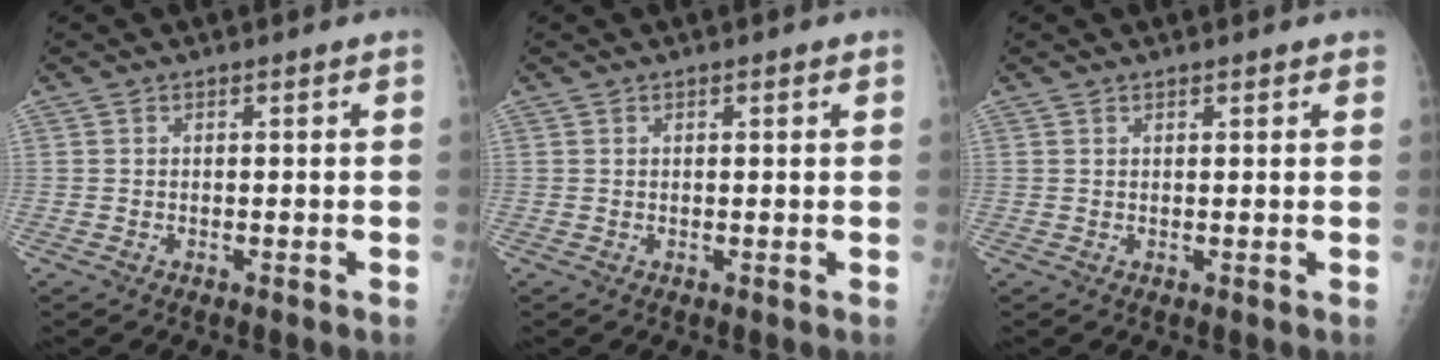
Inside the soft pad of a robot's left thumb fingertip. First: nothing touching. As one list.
[{"total": 1.0, "force": [0.6, 0.4, 0.8], "torque": [-0.010, 0.001, 0.006]}, {"total": 1.2, "force": [0.9, 0.5, 0.7], "torque": [-0.005, -0.003, 0.010]}]